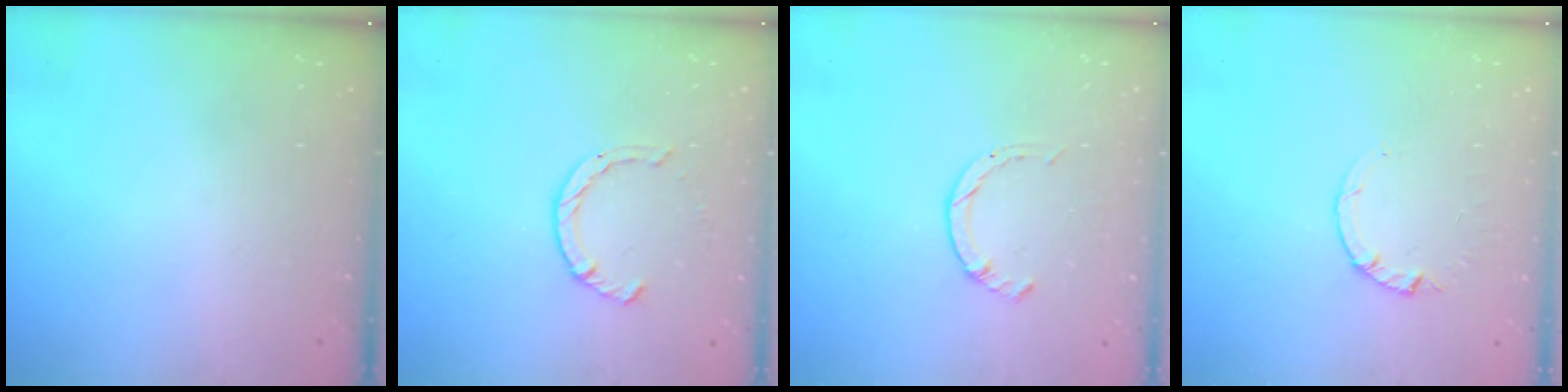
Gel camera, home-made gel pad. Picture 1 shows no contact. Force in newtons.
{"total": 2.4, "press": 2.4, "slide": 0.2}
{"total": 1.7, "press": 1.7, "slide": 0.2}
{"total": 1.0, "press": 0.9, "slide": 0.3}